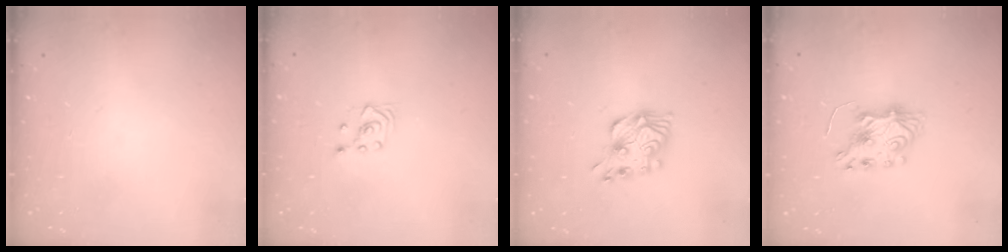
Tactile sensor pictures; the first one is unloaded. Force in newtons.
{"total": 3.0, "press": 2.6, "slide": 1.5}
{"total": 9.8, "press": 9.8, "slide": 0.4}
{"total": 6.9, "press": 6.9, "slide": 0.4}